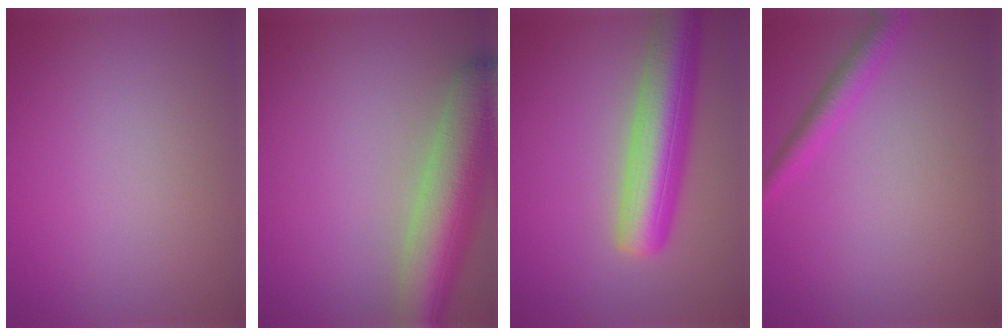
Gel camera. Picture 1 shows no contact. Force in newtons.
{"total": 8.3, "press": 8.2, "slide": 0.7}
{"total": 7.9, "press": 7.9, "slide": 0.4}
{"total": 2.2, "press": 2.2, "slide": 0.2}